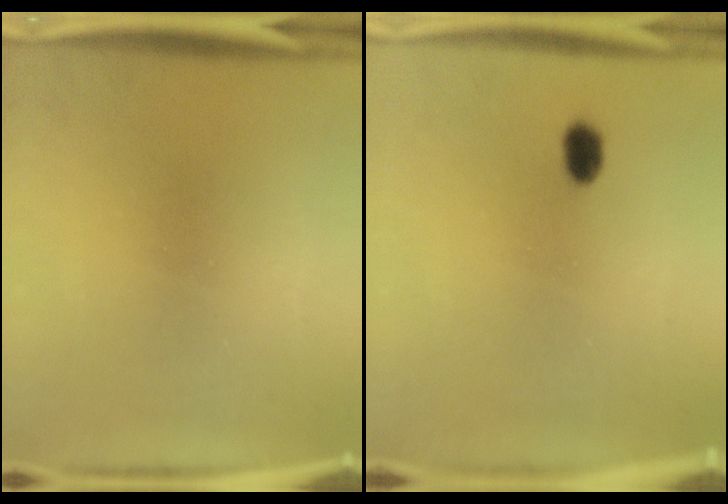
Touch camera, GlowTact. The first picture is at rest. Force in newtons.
{"total": 2.6}